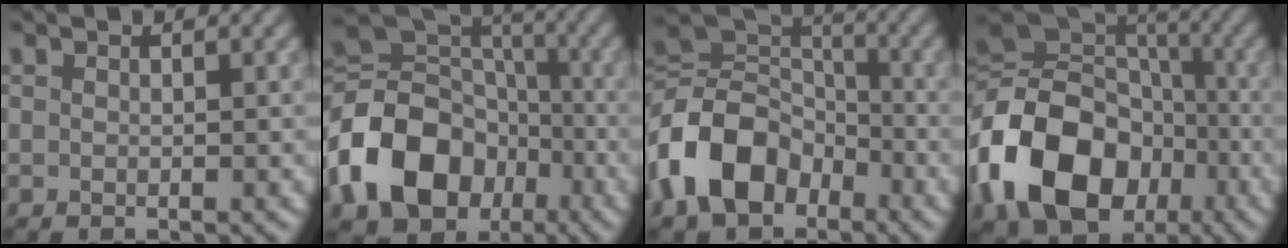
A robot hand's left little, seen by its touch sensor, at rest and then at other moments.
{"total": 13.7, "force": [-5.3, 10.2, 7.4], "torque": [-0.167, -0.007, -0.107]}
{"total": 11.1, "force": [-4.6, 7.6, 6.6], "torque": [-0.144, 0.000, -0.101]}
{"total": 16.1, "force": [-5.9, 11.8, 9.1], "torque": [-0.207, -0.011, -0.118]}